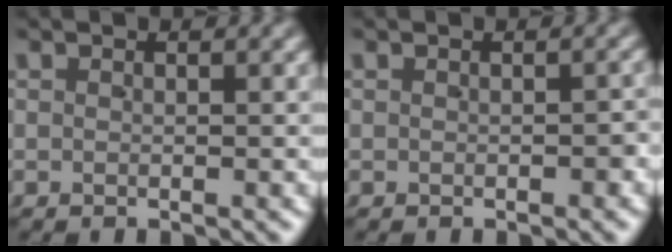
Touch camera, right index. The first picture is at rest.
{"total": 1.1, "force": [-0.5, 0.7, 0.8], "torque": [-0.008, -0.002, -0.006]}